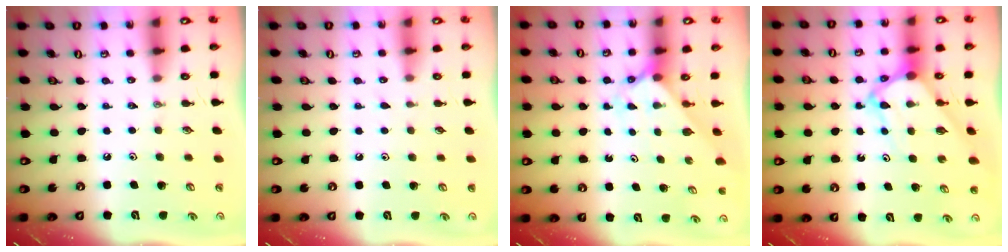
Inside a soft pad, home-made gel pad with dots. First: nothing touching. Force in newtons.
{"total": 2.0, "press": 2.0, "slide": 0.2}
{"total": 1.9, "press": 1.9, "slide": 0.2}
{"total": 5.4, "press": 5.3, "slide": 0.5}